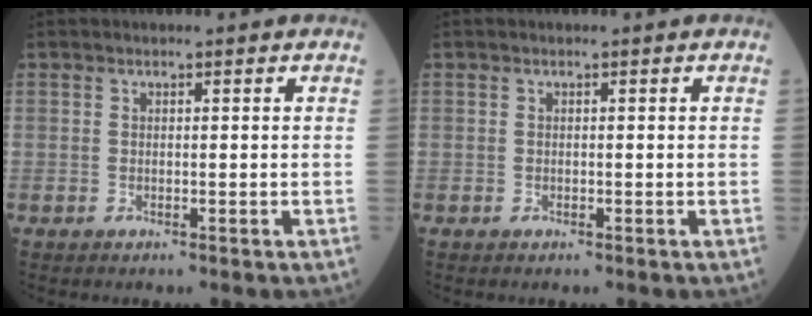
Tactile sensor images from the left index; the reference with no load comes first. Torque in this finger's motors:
{"motor_torque": [-0.04, 0.17, 0.04, 0.02]}